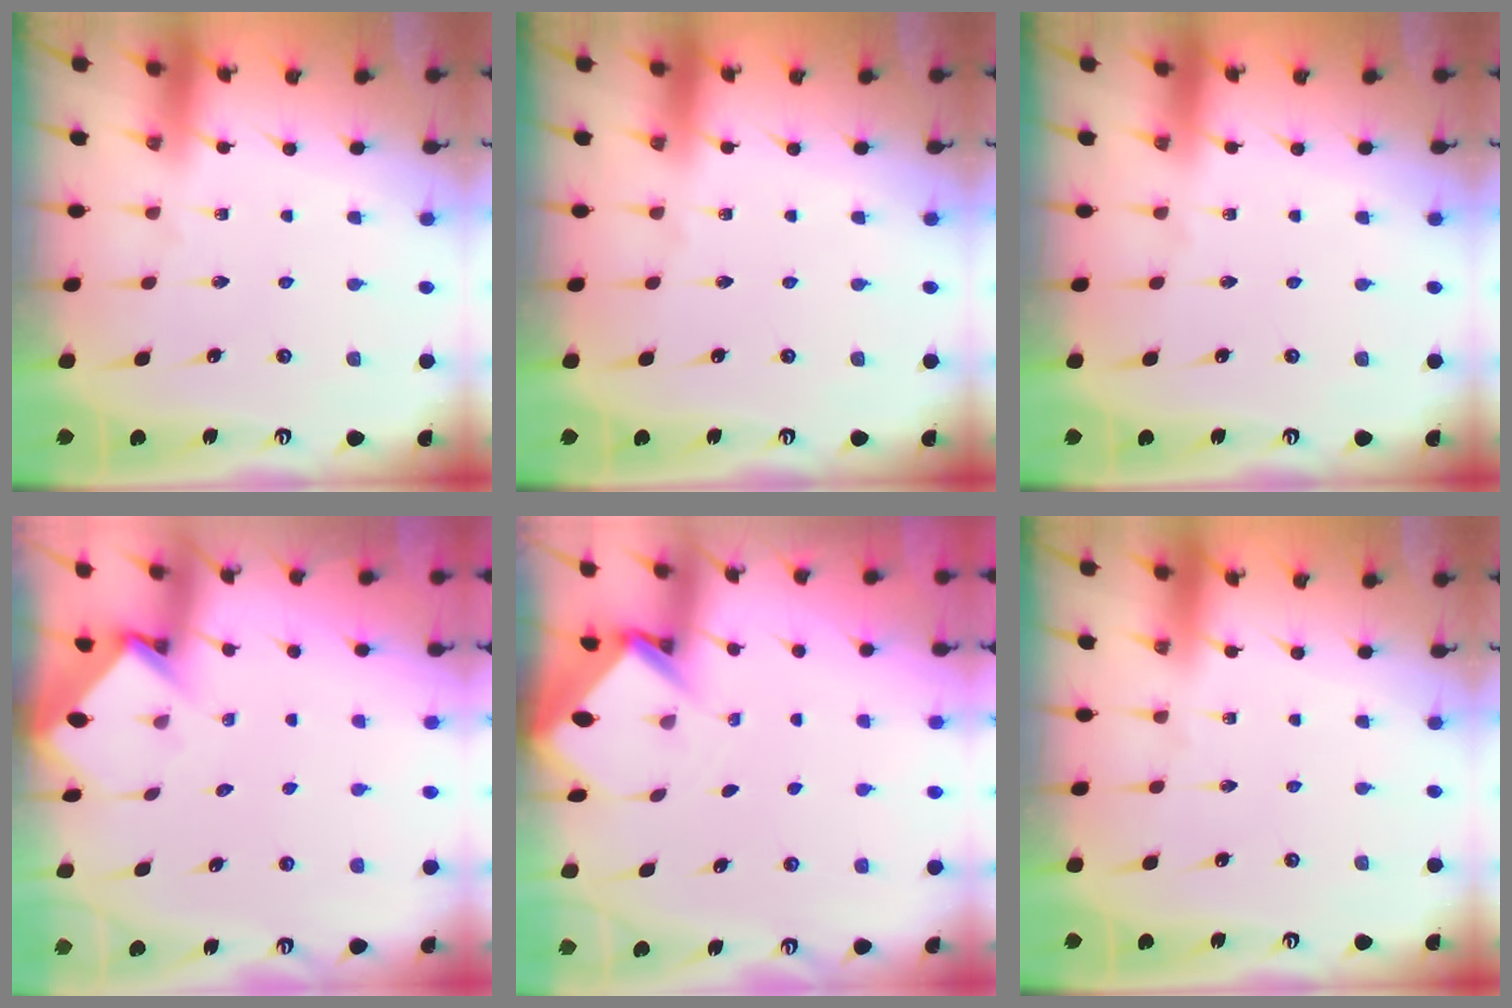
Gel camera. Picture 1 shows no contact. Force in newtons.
{"total": 0.0}
{"total": 0.0}
{"total": 3.4, "press": 3.4, "slide": 0.3}
{"total": 3.0, "press": 3.0, "slide": 0.2}
{"total": 0.0}